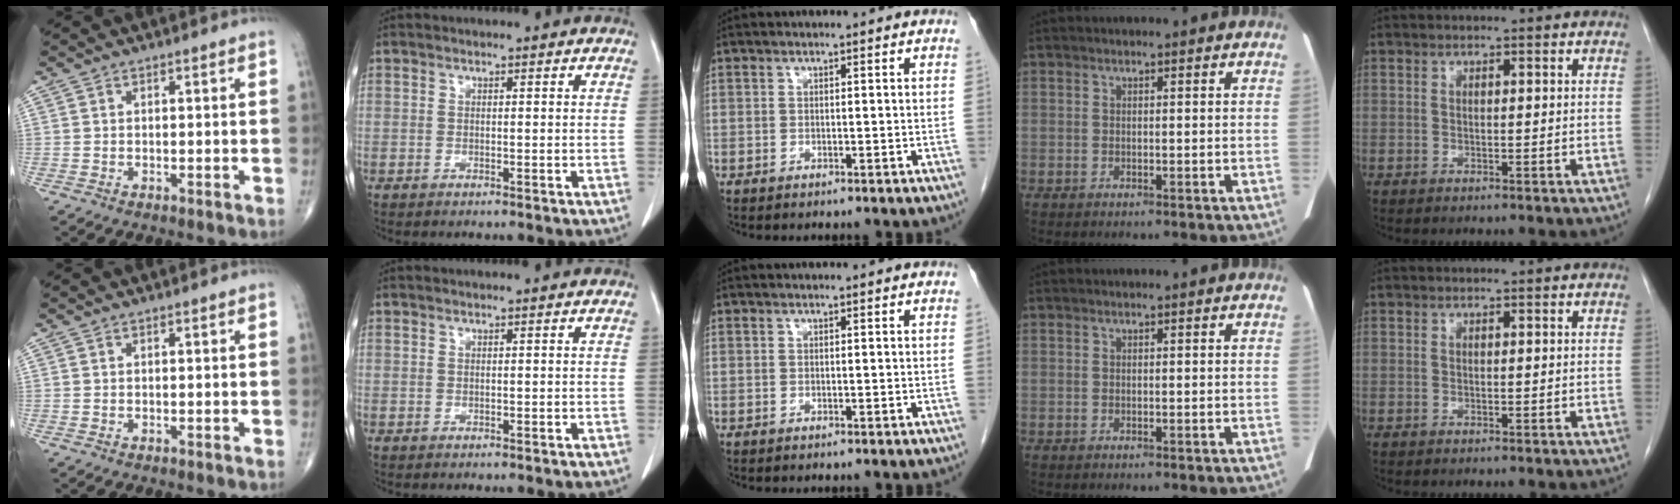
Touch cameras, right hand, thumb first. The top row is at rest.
{}